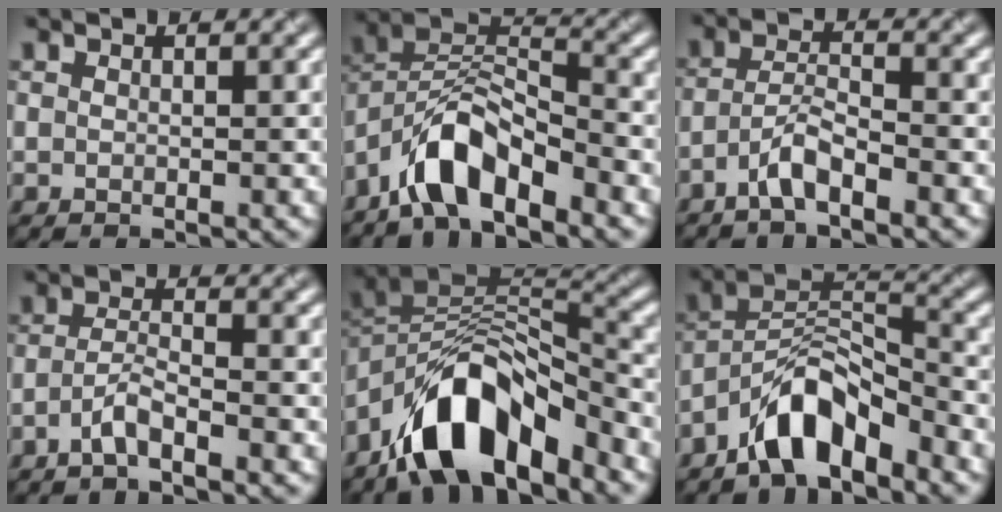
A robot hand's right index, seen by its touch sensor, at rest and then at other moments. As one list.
[{"total": 6.3, "force": [-4.6, 2.1, 3.8], "torque": [-0.064, 0.011, -0.089]}, {"total": 3.1, "force": [-2.2, 0.5, 2.1], "torque": [-0.044, 0.010, -0.047]}, {"total": 2.5, "force": [-1.7, 0.3, 1.8], "torque": [-0.038, 0.007, -0.040]}, {"total": 9.9, "force": [-6.4, 3.9, 6.5], "torque": [-0.100, 0.011, -0.121]}, {"total": 6.2, "force": [-4.6, 2.2, 3.6], "torque": [-0.056, 0.012, -0.090]}]